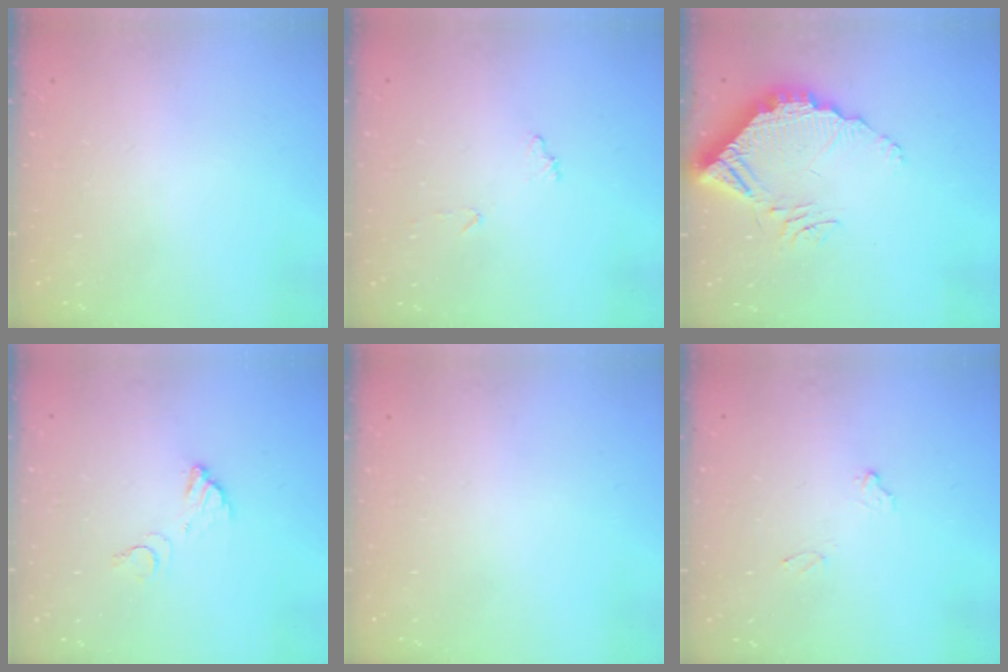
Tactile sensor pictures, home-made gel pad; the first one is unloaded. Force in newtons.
{"total": 6.2, "press": 6.2, "slide": 0.3}
{"total": 11.8, "press": 11.8, "slide": 0.9}
{"total": 3.8, "press": 3.8, "slide": 0.2}
{"total": 0.0}
{"total": 7.1, "press": 7.1, "slide": 0.3}